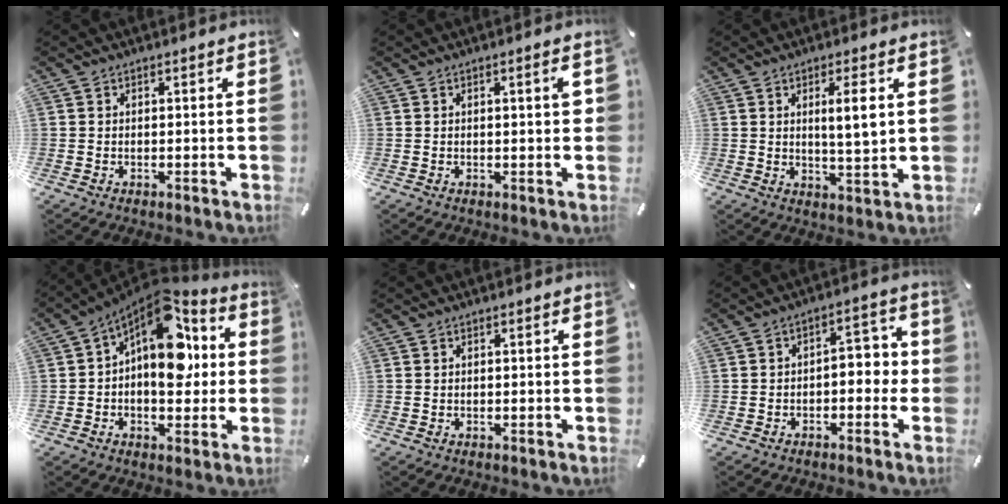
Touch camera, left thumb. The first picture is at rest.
{"total": 2.4, "force": [0.5, 0.6, 2.3], "torque": [-0.035, 0.001, 0.004]}
{"total": 6.9, "force": [2.0, 1.2, 6.5], "torque": [-0.113, -0.008, 0.028]}
{"total": 15.1, "force": [4.1, 9.4, 11.2], "torque": [-0.156, -0.041, 0.071]}
{"total": 0.0}
{"total": 5.7, "force": [-1.3, 3.5, 4.4], "torque": [-0.058, 0.003, -0.032]}